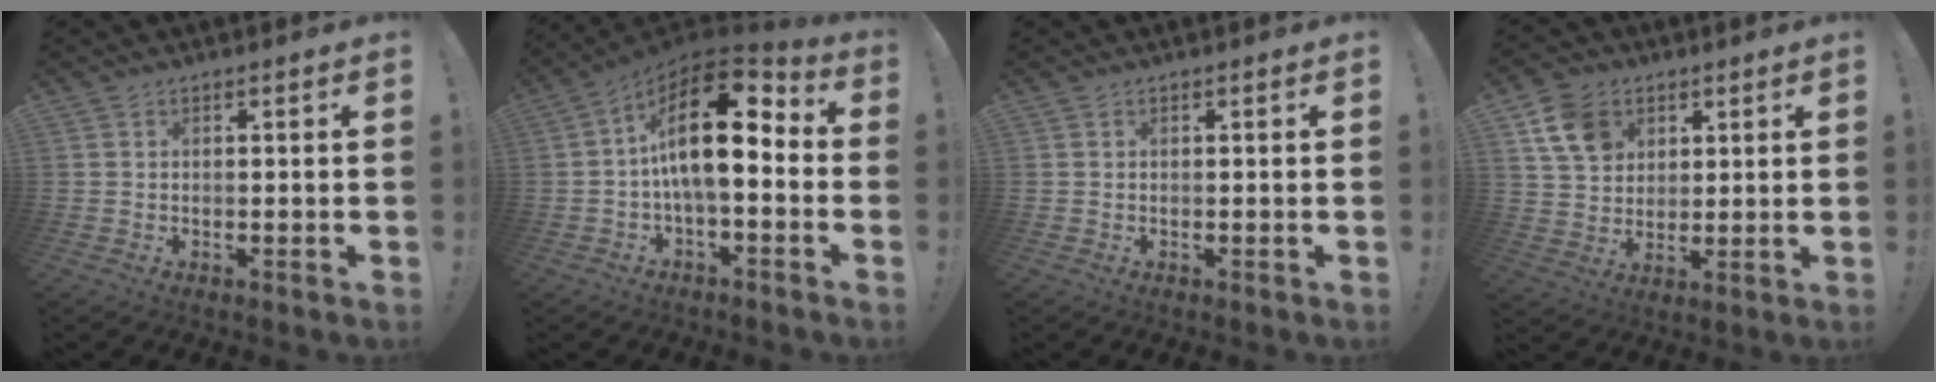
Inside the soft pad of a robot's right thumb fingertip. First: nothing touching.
{"total": 18.6, "force": [3.0, 7.9, 16.6], "torque": [-0.288, -0.015, 0.050]}
{"total": 0.0}
{"total": 11.9, "force": [5.4, 9.3, 5.2], "torque": [-0.078, -0.015, 0.109]}